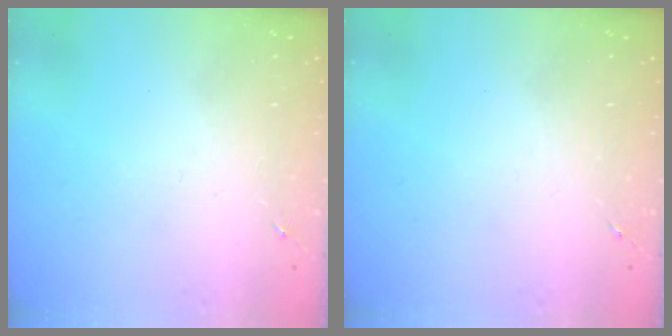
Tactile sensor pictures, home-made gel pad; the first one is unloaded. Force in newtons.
{"total": 0.0}